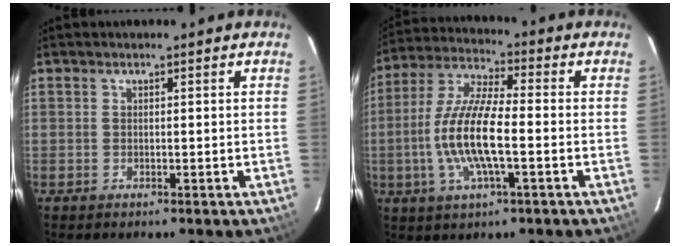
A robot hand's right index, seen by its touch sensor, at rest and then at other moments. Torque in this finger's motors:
{"motor_torque": [1.97, -0.17, 1.05, 0.21]}